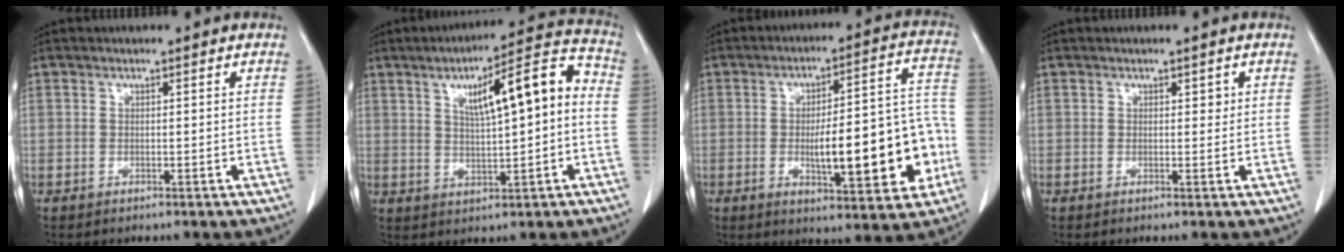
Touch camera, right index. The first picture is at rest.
{"total": 12.2, "force": [1.8, 2.4, 11.8], "torque": [-0.170, 0.036, 0.028]}
{"total": 17.6, "force": [-3.9, 4.4, 16.6], "torque": [-0.217, 0.030, -0.044]}
{"total": 1.0, "force": [0.4, 0.7, 0.6], "torque": [-0.002, 0.000, 0.005]}